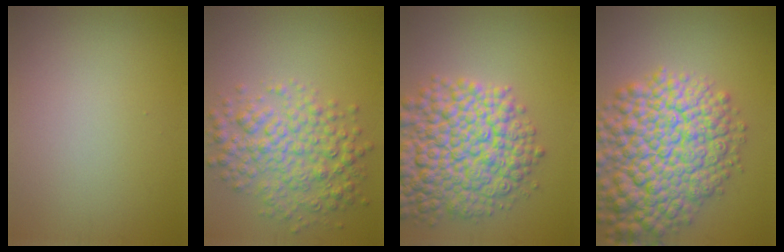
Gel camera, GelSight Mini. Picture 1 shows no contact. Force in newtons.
{"total": 5.8, "press": 5.8, "slide": 0.0}
{"total": 11.0, "press": 11.0, "slide": 0.4}
{"total": 12.3, "press": 12.3, "slide": 0.5}